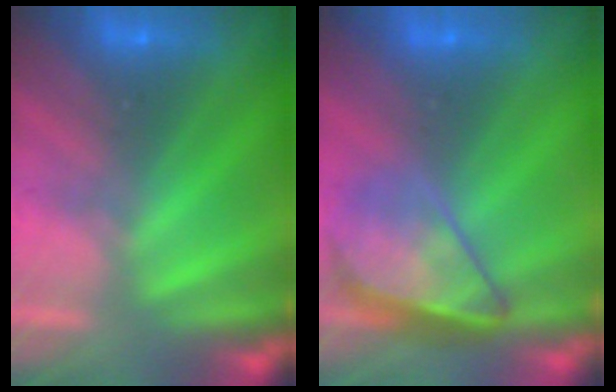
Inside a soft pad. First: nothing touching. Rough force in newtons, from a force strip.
{"total": 3.8}